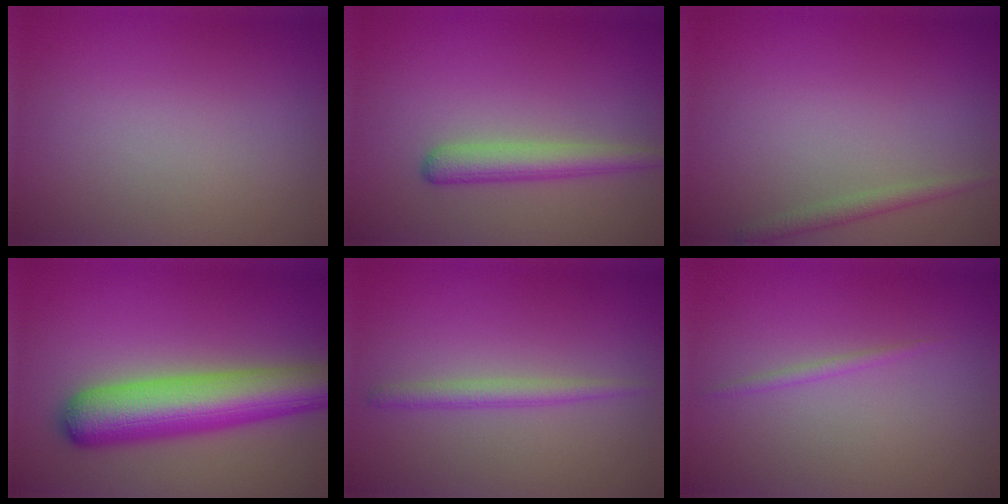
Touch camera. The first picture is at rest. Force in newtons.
{"total": 2.9, "press": 2.9, "slide": 0.1}
{"total": 1.4, "press": 1.4, "slide": 0.0}
{"total": 8.9, "press": 8.9, "slide": 0.4}
{"total": 1.7, "press": 1.7, "slide": 0.1}
{"total": 0.8, "press": 0.8, "slide": 0.1}